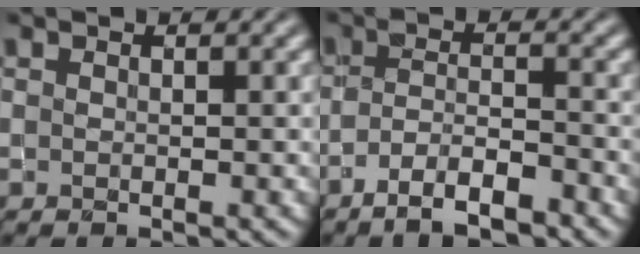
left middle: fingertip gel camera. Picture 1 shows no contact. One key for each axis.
{"total": 4.2, "fx": -3.0, "fy": 1.1, "fz": 2.7, "tx": -0.050, "ty": 0.001, "tz": -0.055}